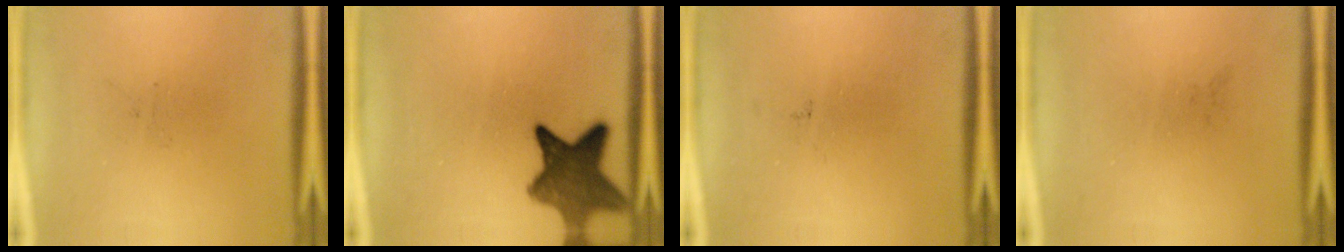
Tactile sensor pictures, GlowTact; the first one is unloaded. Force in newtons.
{"total": 9.6}
{"total": 0.0}
{"total": 0.0}